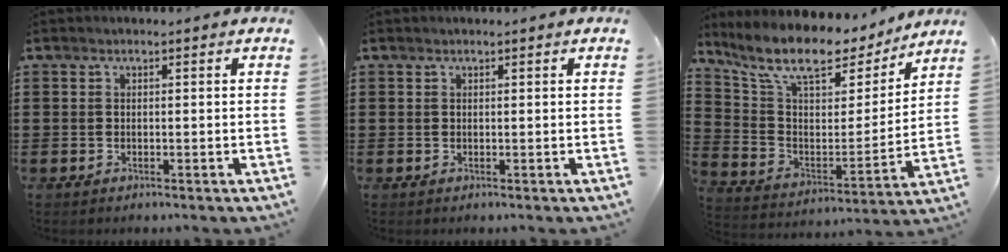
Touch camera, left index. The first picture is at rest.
{"total": 0.0}
{"total": 10.4, "force": [8.1, 3.2, 5.8], "torque": [-0.133, -0.049, 0.135]}